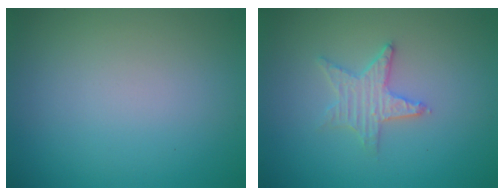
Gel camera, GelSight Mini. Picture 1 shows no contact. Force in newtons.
{"total": 2.7, "press": 2.6, "slide": 0.5}